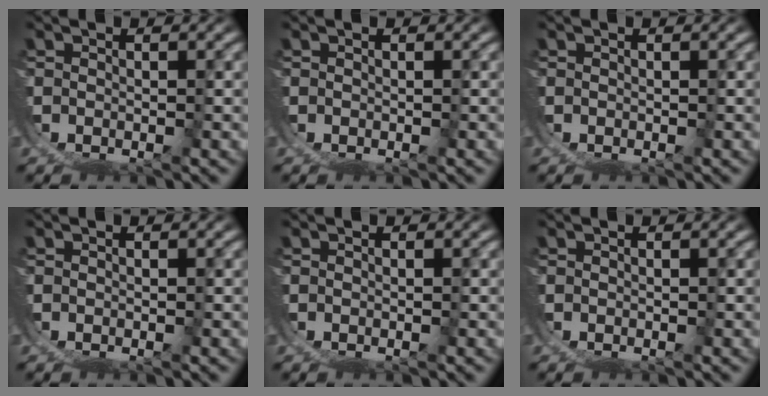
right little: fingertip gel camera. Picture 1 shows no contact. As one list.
[{"total": 0.0}, {"total": 0.0}, {"total": 0.0}, {"total": 0.0}, {"total": 0.0}]